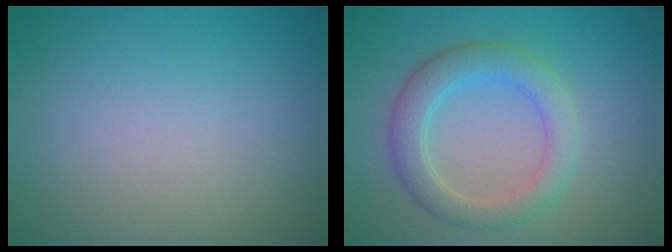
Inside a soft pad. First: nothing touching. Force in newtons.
{"total": 4.0, "press": 4.0, "slide": 0.3}